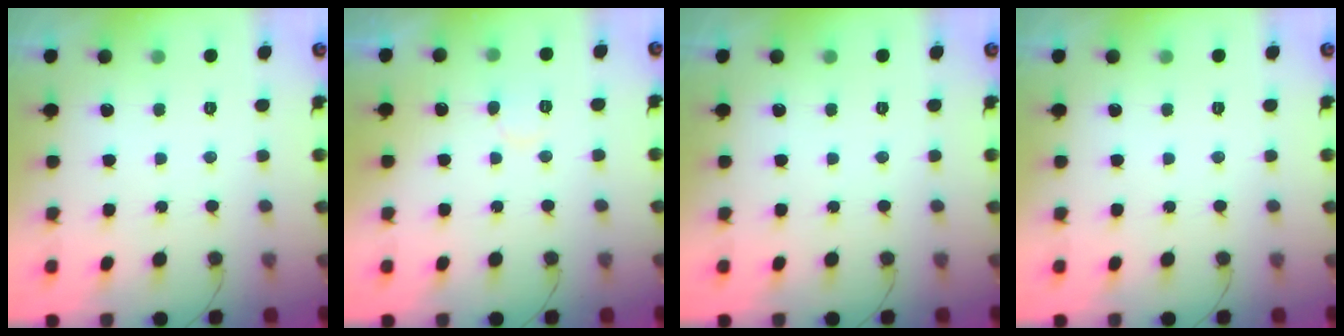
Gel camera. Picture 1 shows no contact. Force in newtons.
{"total": 5.6, "press": 5.5, "slide": 0.5}
{"total": 0.0}
{"total": 0.0}